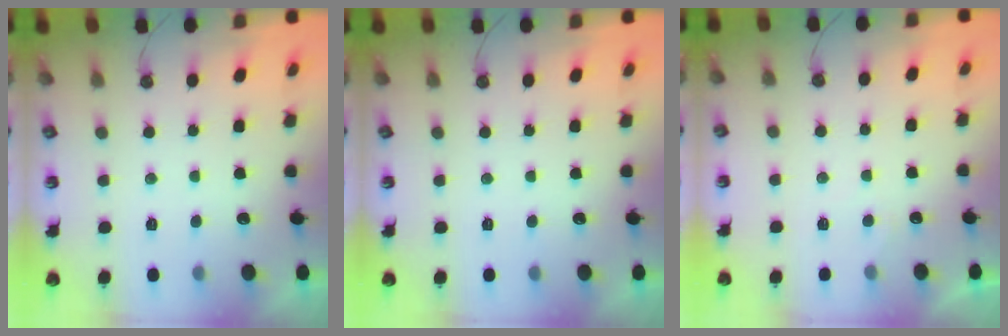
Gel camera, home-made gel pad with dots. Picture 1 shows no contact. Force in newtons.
{"total": 0.0}
{"total": 3.6, "press": 3.6, "slide": 0.5}